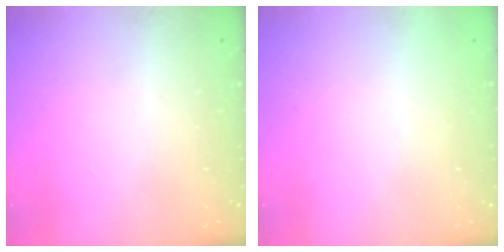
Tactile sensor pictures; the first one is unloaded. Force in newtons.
{"total": 1.7, "press": 1.6, "slide": 0.1}